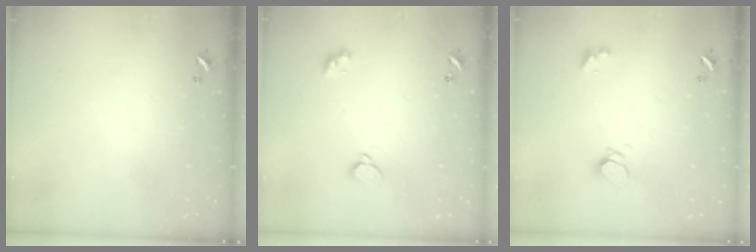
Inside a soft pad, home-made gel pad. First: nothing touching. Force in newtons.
{"total": 1.4, "press": 1.4, "slide": 0.3}
{"total": 2.9, "press": 2.9, "slide": 0.2}